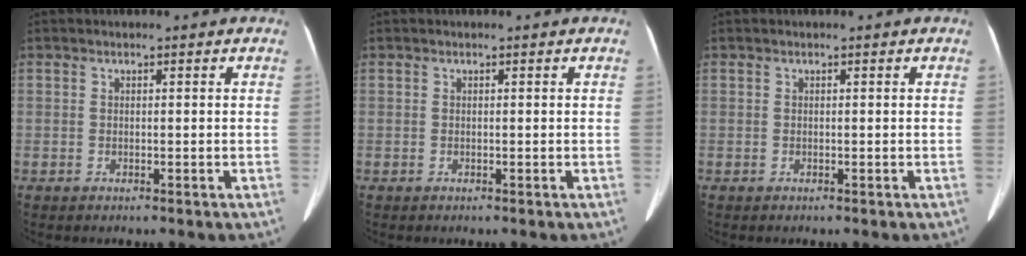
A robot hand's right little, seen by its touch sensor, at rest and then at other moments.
{"total": 0.0}
{"total": 0.0}